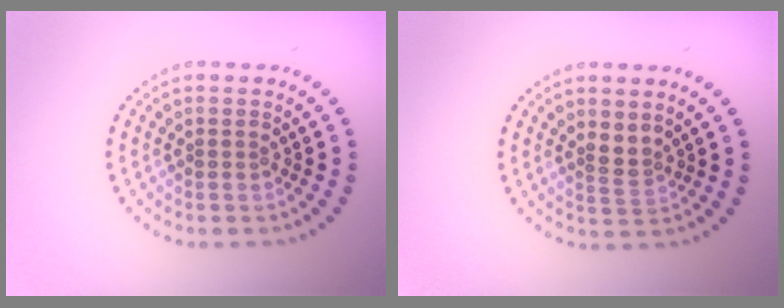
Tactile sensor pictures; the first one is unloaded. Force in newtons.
{"total": 1.7, "press": 1.2, "slide": 1.1}